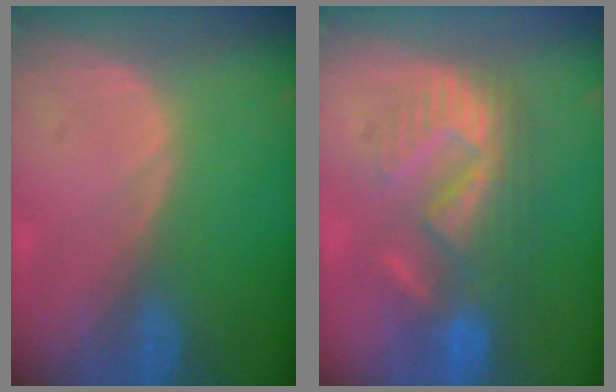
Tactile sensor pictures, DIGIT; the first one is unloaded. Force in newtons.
{"total": 8.7, "press": 8.6, "slide": 1.4}